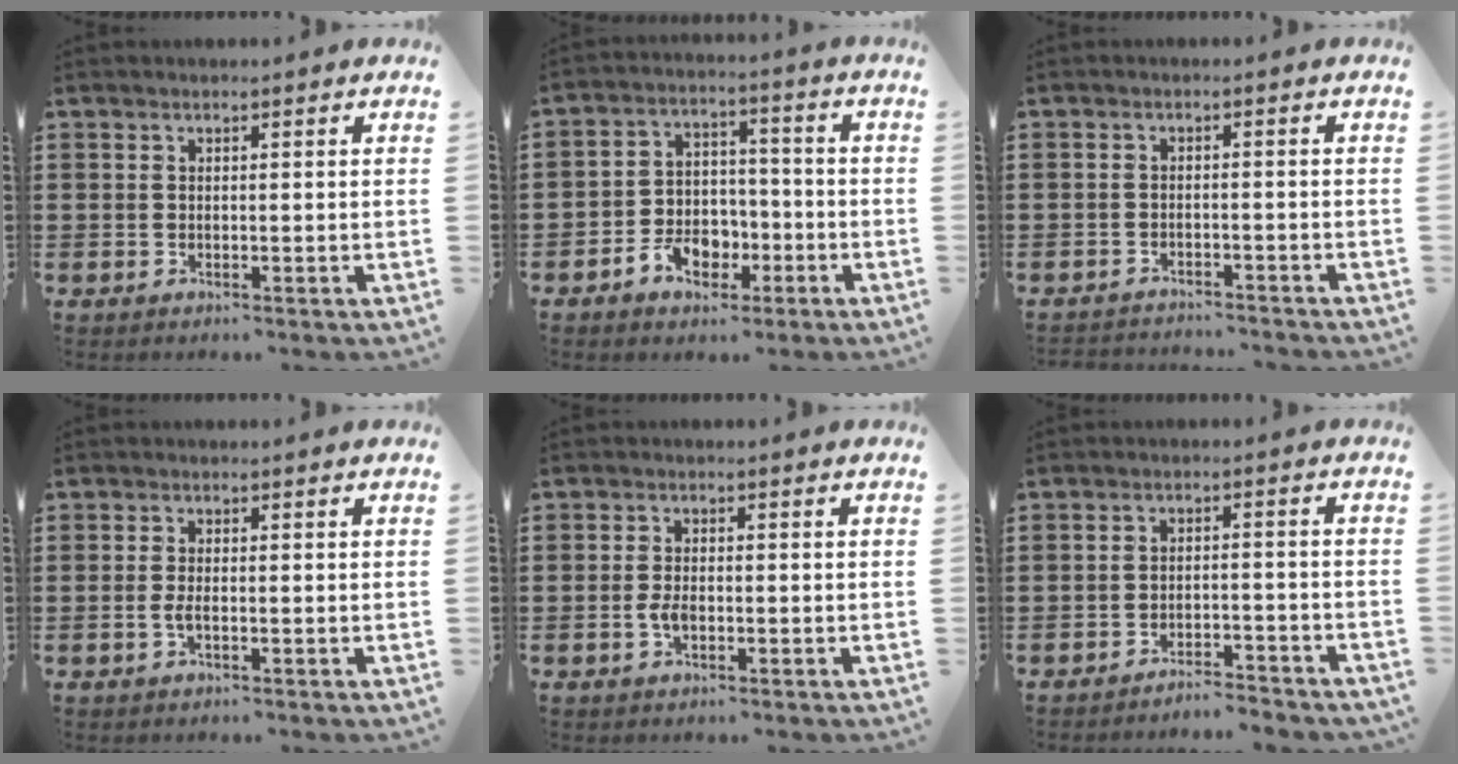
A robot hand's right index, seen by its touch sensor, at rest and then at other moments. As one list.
[{"total": 6.2, "force": [-3.0, 4.6, 2.9], "torque": [-0.061, 0.016, -0.051]}, {"total": 2.1, "force": [-2.1, 0.1, -0.1], "torque": [-0.006, 0.000, -0.045]}, {"total": 1.5, "force": [-0.4, 0.2, 1.4], "torque": [-0.036, -0.008, -0.009]}, {"total": 2.3, "force": [-0.7, 1.0, 1.9], "torque": [-0.045, -0.005, -0.013]}, {"total": 3.3, "force": [-3.3, 0.1, 0.3], "torque": [-0.010, 0.000, -0.069]}]